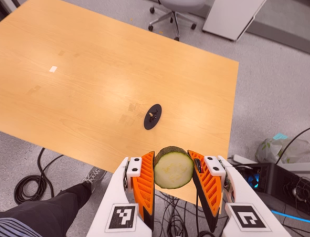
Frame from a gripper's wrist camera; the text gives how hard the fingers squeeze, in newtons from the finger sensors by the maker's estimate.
{"total": 11.8, "left": 11.3, "right": 12.3}